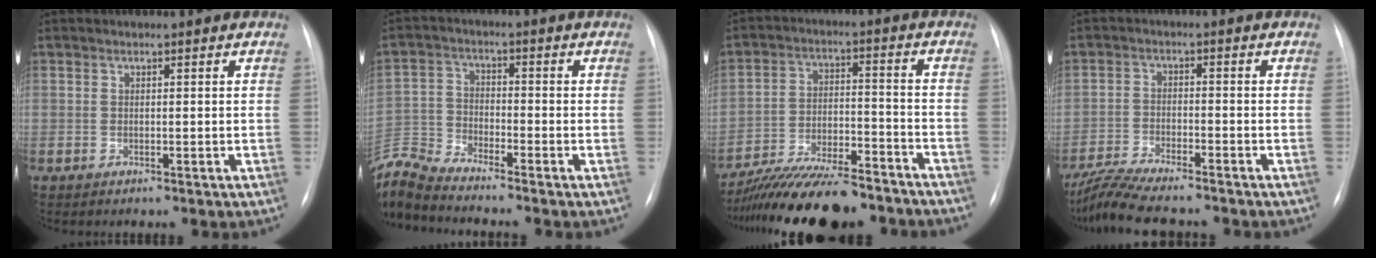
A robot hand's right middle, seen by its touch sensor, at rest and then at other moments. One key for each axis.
{"total": 8.7, "fx": -8.6, "fy": -1.0, "fz": 1.1, "tx": -0.036, "ty": 0.004, "tz": -0.174}
{"total": 16.7, "fx": -14.7, "fy": 3.2, "fz": 7.2, "tx": -0.130, "ty": 0.007, "tz": -0.237}
{"total": 10.3, "fx": -9.1, "fy": 1.1, "fz": 4.8, "tx": -0.089, "ty": -0.022, "tz": -0.151}